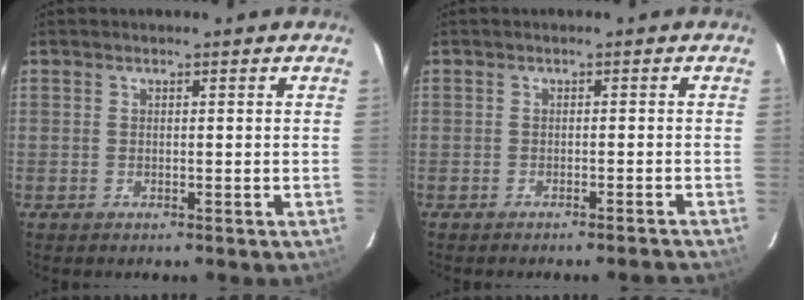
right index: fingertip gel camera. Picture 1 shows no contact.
{"total": 2.7, "force": [-2.5, -0.3, 0.7], "torque": [-0.012, 0.007, -0.026]}